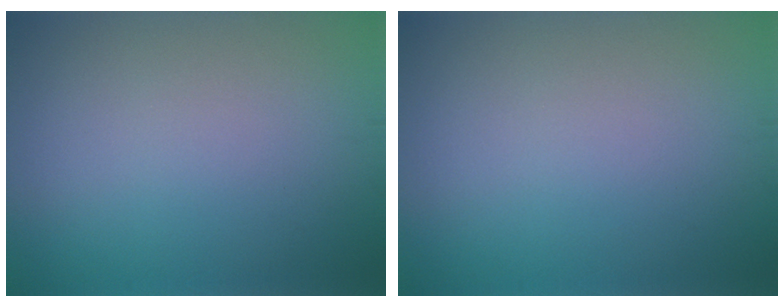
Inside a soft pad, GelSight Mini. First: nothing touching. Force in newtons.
{"total": 0.0}